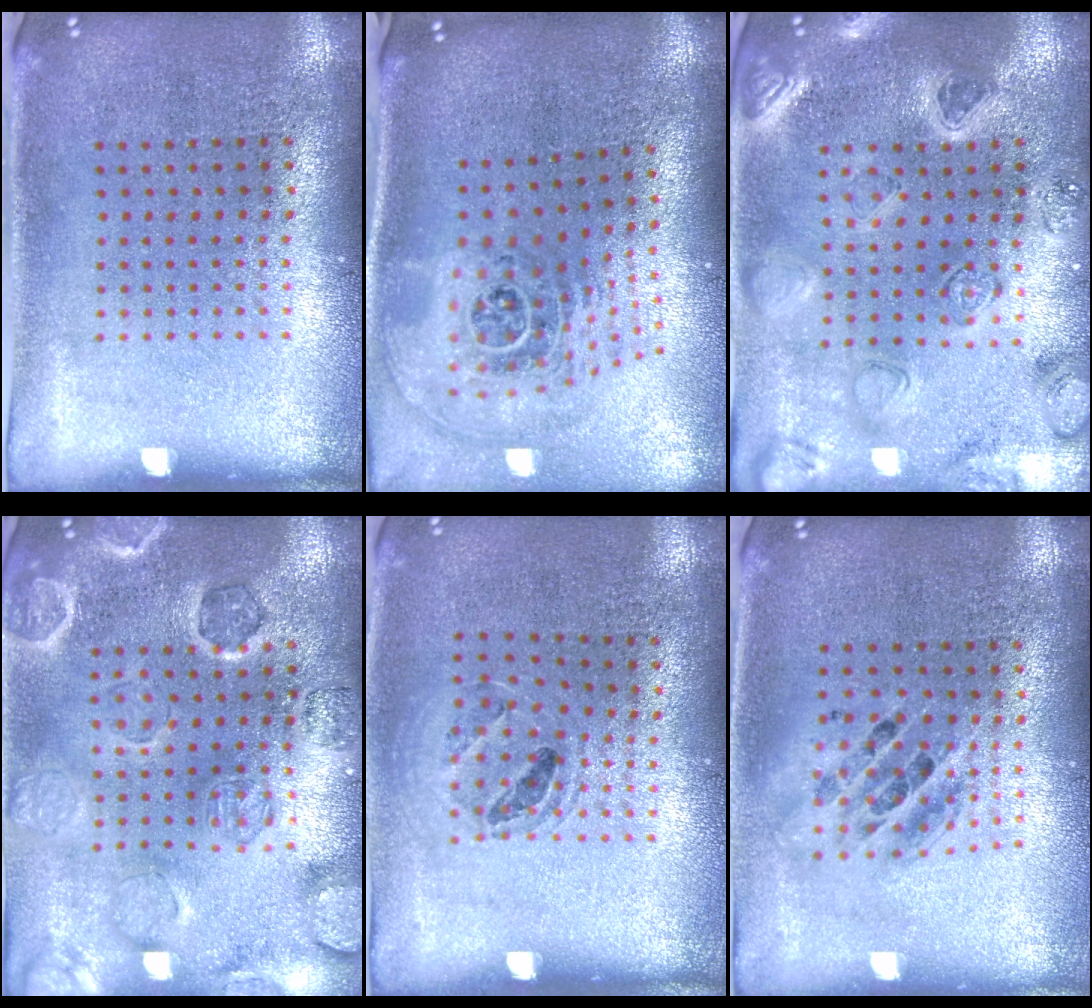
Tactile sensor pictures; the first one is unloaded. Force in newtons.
{"total": 2.8, "press": 1.8, "slide": 2.1}
{"total": 2.2, "press": 2.2, "slide": 0.3}
{"total": 1.6, "press": 1.6, "slide": 0.2}
{"total": 1.0, "press": 0.9, "slide": 0.2}
{"total": 1.5, "press": 1.2, "slide": 0.8}